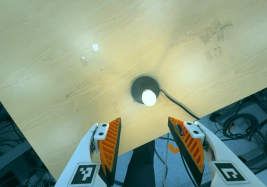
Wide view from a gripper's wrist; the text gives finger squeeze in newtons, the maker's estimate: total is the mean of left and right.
{"total": 0.0}